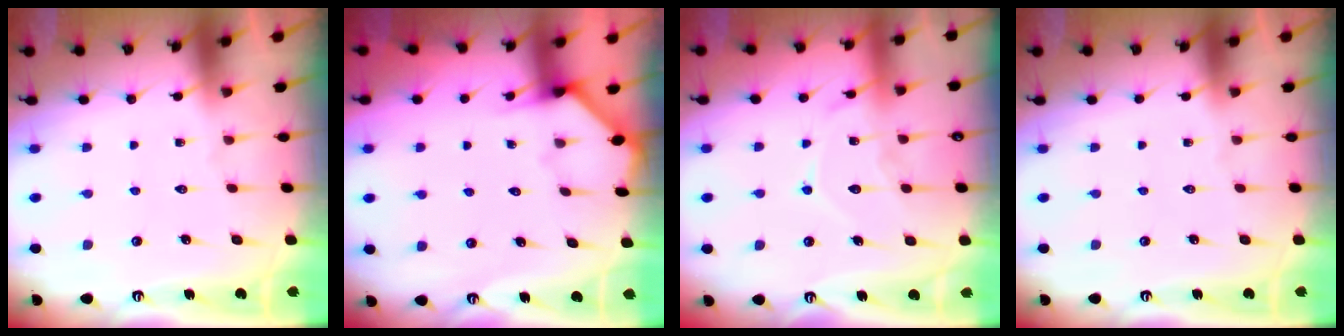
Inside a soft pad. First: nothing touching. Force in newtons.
{"total": 2.0, "press": 2.0, "slide": 0.2}
{"total": 12.0, "press": 12.0, "slide": 1.0}
{"total": 0.0}